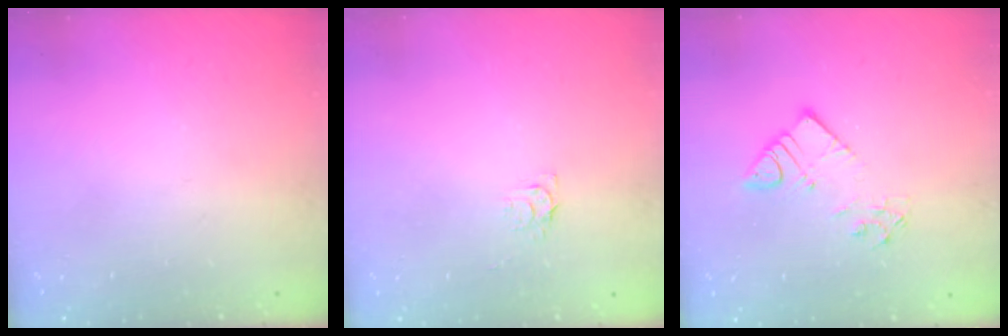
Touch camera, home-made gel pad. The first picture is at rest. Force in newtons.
{"total": 3.7, "press": 3.6, "slide": 0.4}
{"total": 6.3, "press": 6.3, "slide": 0.4}